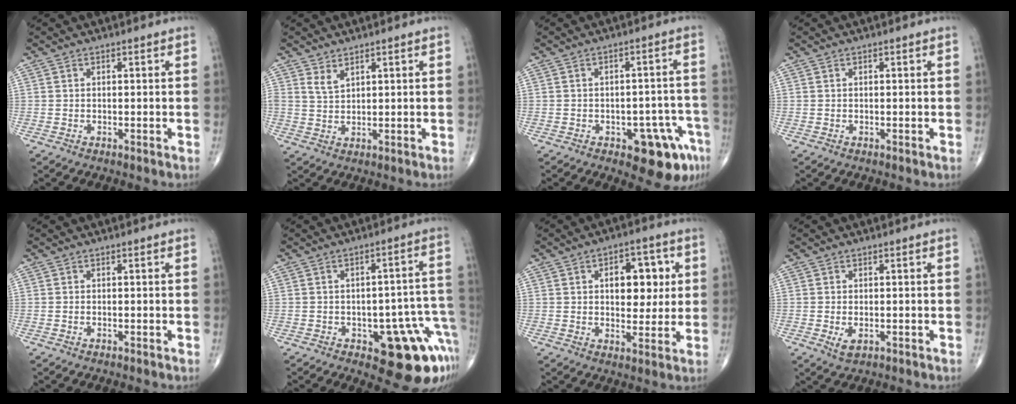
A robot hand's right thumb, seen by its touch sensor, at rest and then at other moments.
{"total": 2.5, "force": [1.8, 1.0, 1.3], "torque": [-0.022, -0.015, 0.043]}
{"total": 10.0, "force": [-5.0, 4.4, 7.5], "torque": [-0.059, 0.032, -0.055]}
{"total": 0.0}
{"total": 0.0}
{"total": 15.2, "force": [-6.3, 6.5, 12.3], "torque": [-0.077, 0.051, -0.062]}
{"total": 10.5, "force": [2.4, 6.3, 8.0], "torque": [-0.066, -0.004, 0.034]}
{"total": 2.4, "force": [-0.7, 1.4, 1.9], "torque": [-0.032, -0.003, -0.007]}